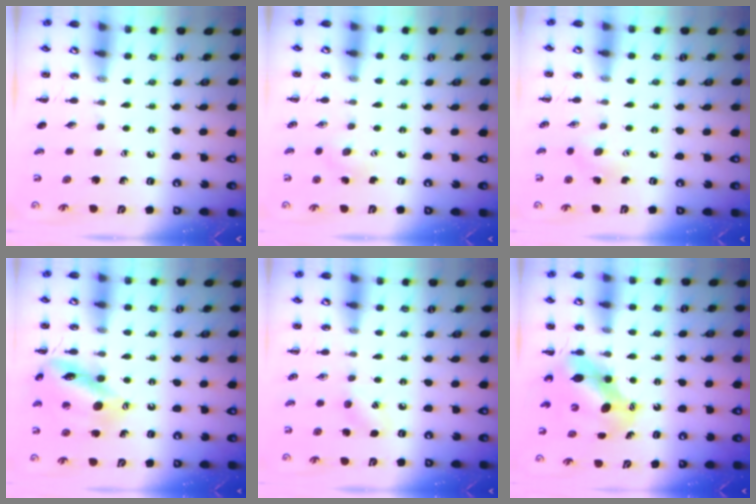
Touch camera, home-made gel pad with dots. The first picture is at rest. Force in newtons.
{"total": 3.0, "press": 2.8, "slide": 0.8}
{"total": 3.8, "press": 3.7, "slide": 1.0}
{"total": 14.4, "press": 14.2, "slide": 2.0}
{"total": 3.8, "press": 3.6, "slide": 1.0}
{"total": 6.7, "press": 6.5, "slide": 1.3}